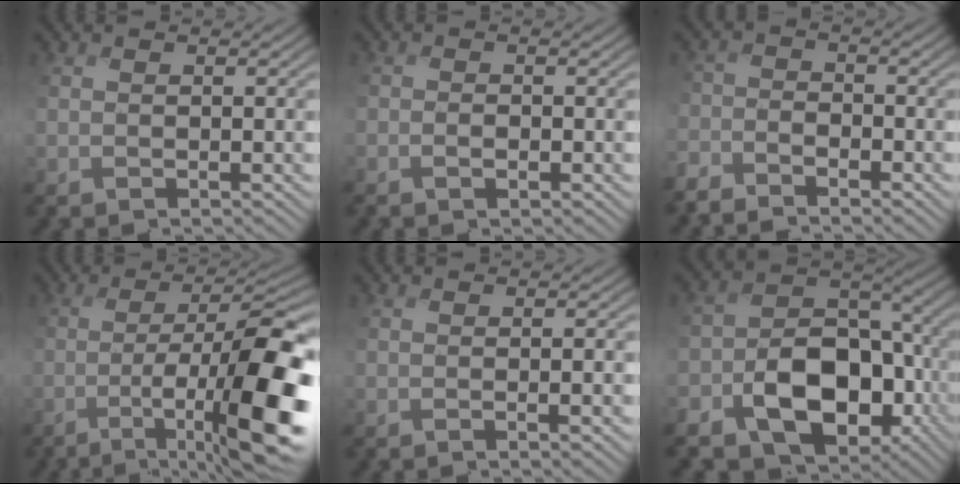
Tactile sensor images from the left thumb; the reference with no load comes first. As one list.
[{"total": 1.4, "force": [-0.7, 0.5, 1.1], "torque": [-0.022, 0.000, -0.013]}, {"total": 4.4, "force": [-4.1, 1.0, 1.1], "torque": [-0.030, -0.013, -0.092]}, {"total": 14.9, "force": [-4.9, 3.5, 13.6], "torque": [-0.201, -0.004, -0.080]}, {"total": 2.6, "force": [-0.3, 0.4, 2.5], "torque": [-0.039, 0.002, -0.006]}, {"total": 15.0, "force": [-6.0, 10.2, 9.1], "torque": [-0.163, -0.029, -0.100]}]